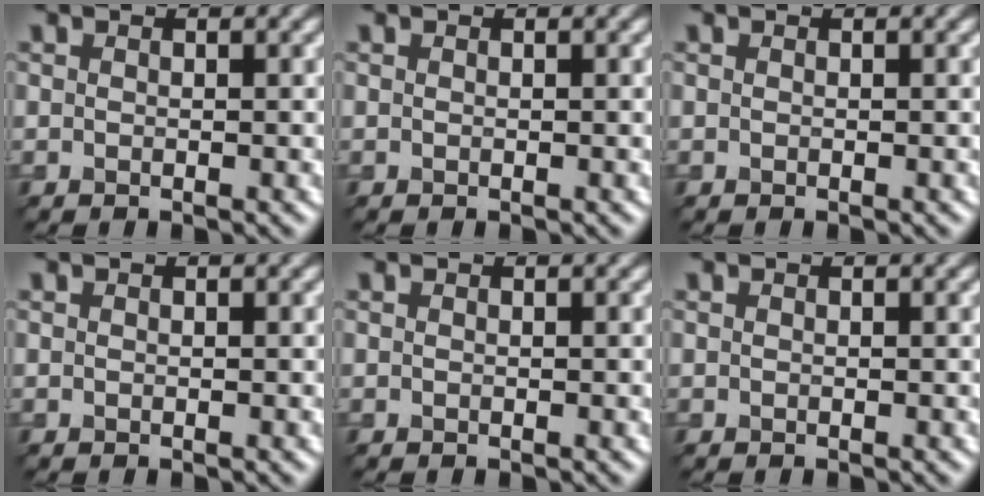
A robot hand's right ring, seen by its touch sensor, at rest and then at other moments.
{"total": 0.0}
{"total": 0.0}
{"total": 0.0}
{"total": 0.0}
{"total": 0.0}